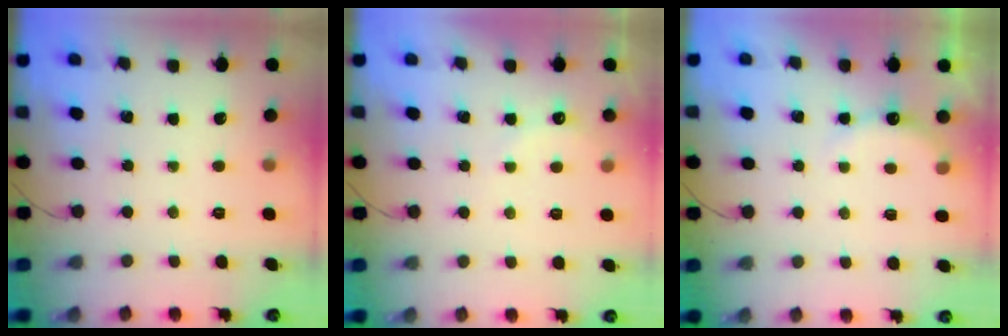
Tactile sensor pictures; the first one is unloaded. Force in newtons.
{"total": 5.1, "press": 4.9, "slide": 1.1}
{"total": 4.9, "press": 4.8, "slide": 0.9}